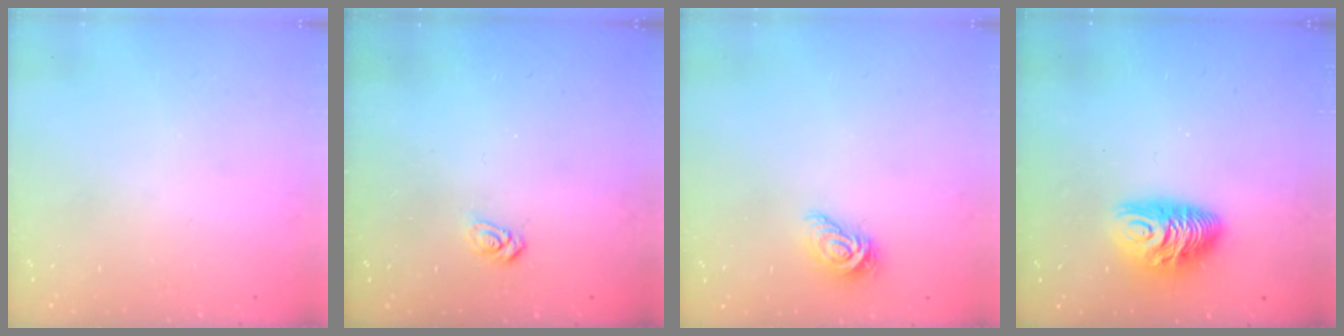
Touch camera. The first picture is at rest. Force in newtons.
{"total": 5.5, "press": 5.5, "slide": 0.3}
{"total": 8.7, "press": 8.7, "slide": 0.5}
{"total": 9.8, "press": 9.8, "slide": 0.7}